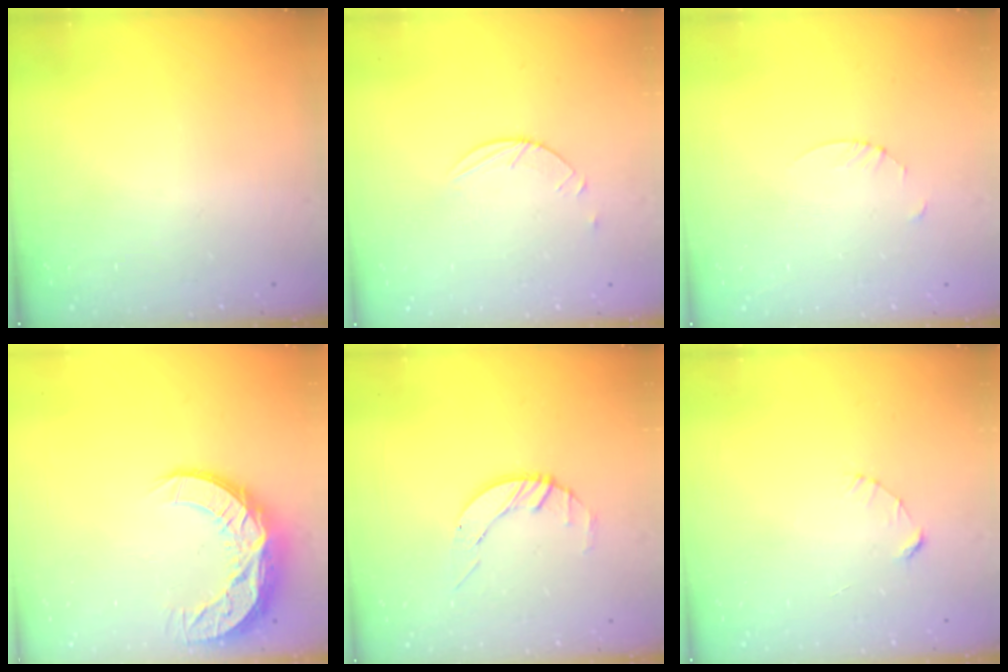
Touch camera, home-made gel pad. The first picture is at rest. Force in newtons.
{"total": 2.9, "press": 2.8, "slide": 0.3}
{"total": 2.7, "press": 2.7, "slide": 0.3}
{"total": 12.6, "press": 12.6, "slide": 0.7}
{"total": 3.4, "press": 3.4, "slide": 0.4}
{"total": 2.4, "press": 2.4, "slide": 0.2}